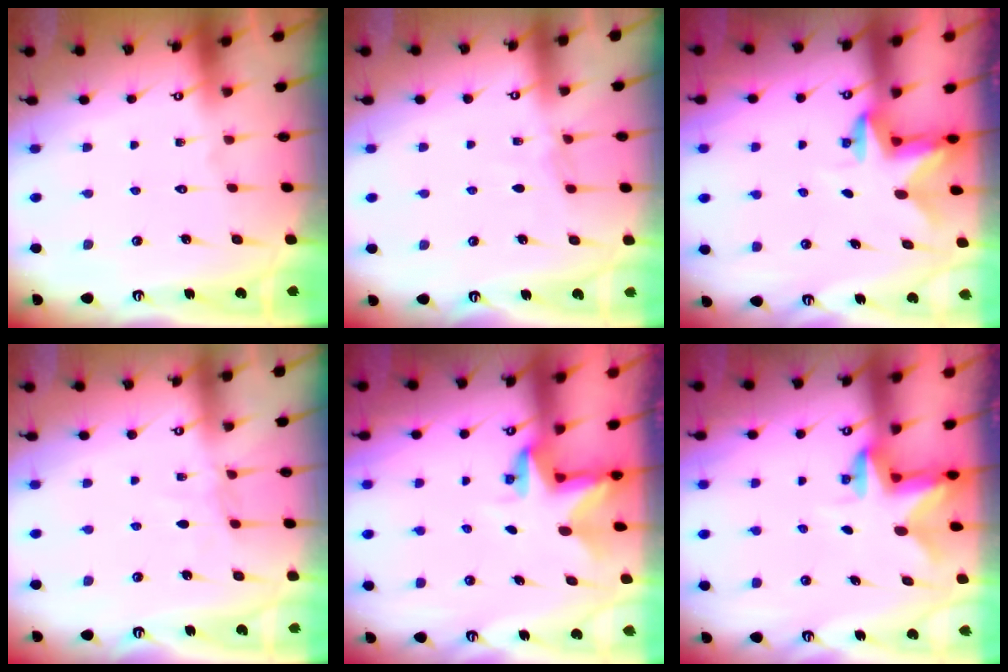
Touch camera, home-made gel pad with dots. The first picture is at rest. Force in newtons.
{"total": 5.2, "press": 5.2, "slide": 0.6}
{"total": 2.8, "press": 2.8, "slide": 0.5}
{"total": 3.8, "press": 3.8, "slide": 0.5}
{"total": 2.9, "press": 2.9, "slide": 0.1}
{"total": 2.4, "press": 2.3, "slide": 0.4}